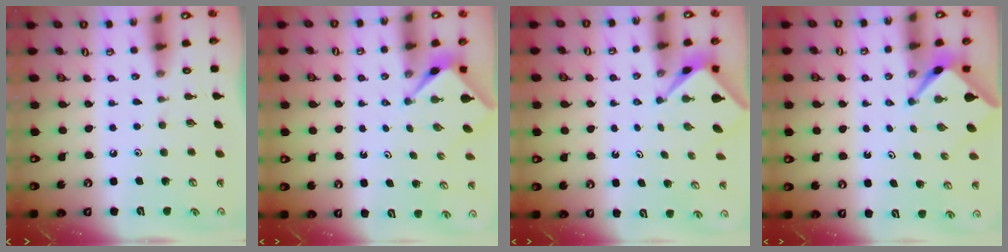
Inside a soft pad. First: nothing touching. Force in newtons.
{"total": 2.5, "press": 2.4, "slide": 0.3}
{"total": 2.1, "press": 2.1, "slide": 0.2}
{"total": 2.8, "press": 2.8, "slide": 0.3}